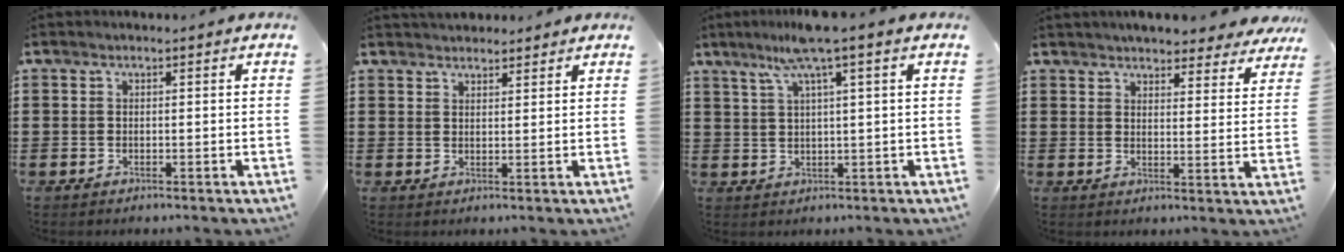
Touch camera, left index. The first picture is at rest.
{"total": 2.5, "force": [2.4, 0.6, 0.1], "torque": [-0.008, -0.001, 0.046]}
{"total": 6.5, "force": [3.3, -0.2, 5.6], "torque": [-0.113, 0.004, 0.056]}
{"total": 4.6, "force": [4.5, 0.3, 0.9], "torque": [-0.027, -0.022, 0.081]}